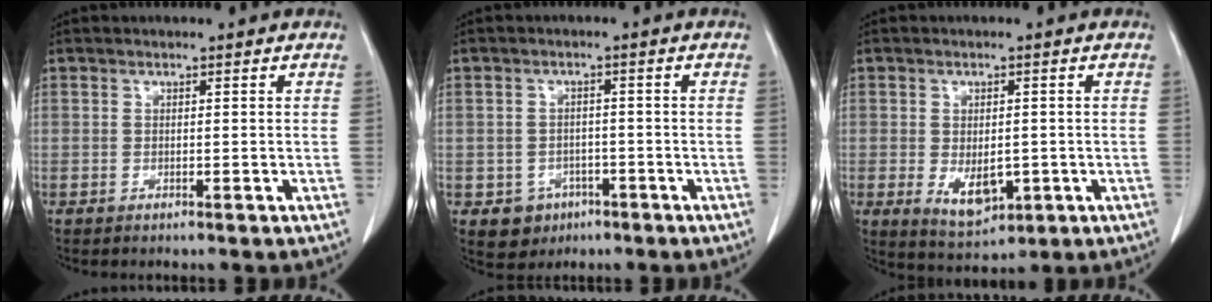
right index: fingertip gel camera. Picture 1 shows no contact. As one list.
[{"total": 5.1, "force": [-2.4, 4.3, 1.2], "torque": [-0.011, 0.009, -0.025]}, {"total": 7.6, "force": [-1.7, 4.3, 6.0], "torque": [-0.108, -0.008, -0.009]}]